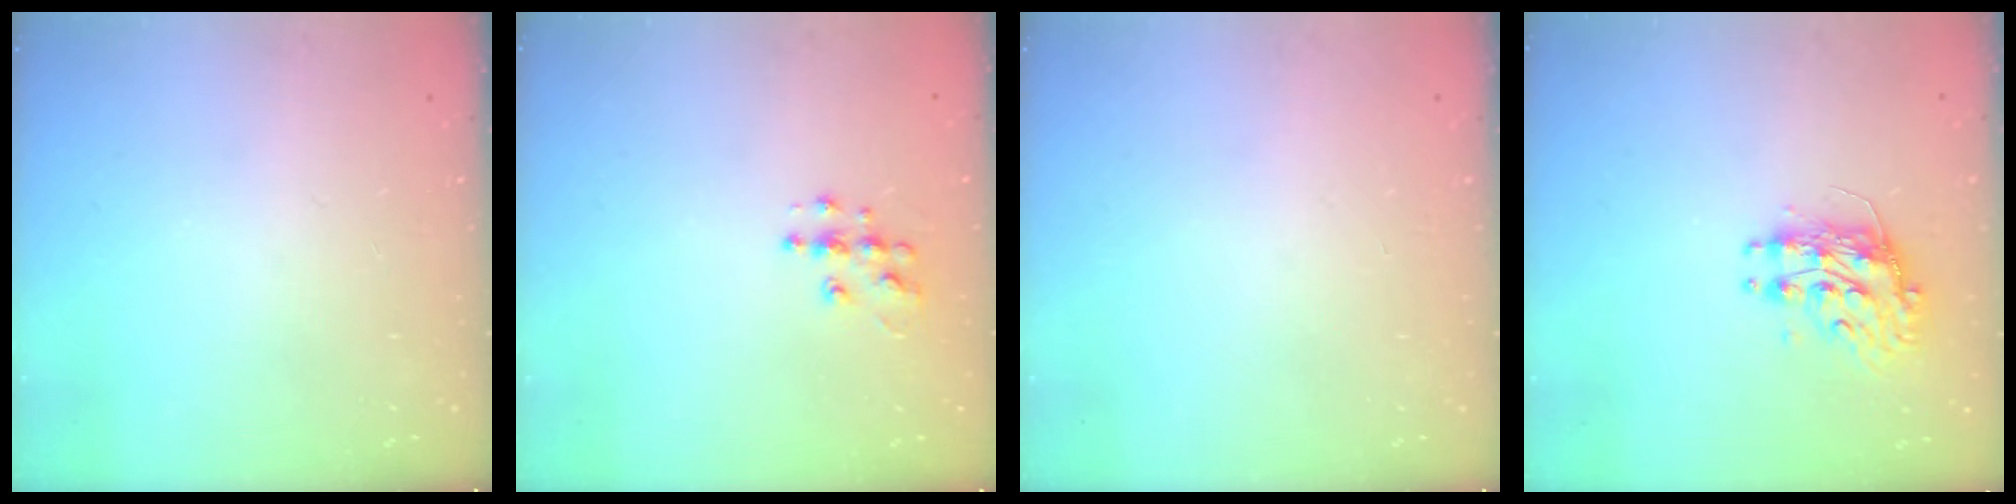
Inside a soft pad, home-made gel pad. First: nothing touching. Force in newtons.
{"total": 7.0, "press": 7.0, "slide": 0.3}
{"total": 0.0}
{"total": 9.2, "press": 9.2, "slide": 0.9}